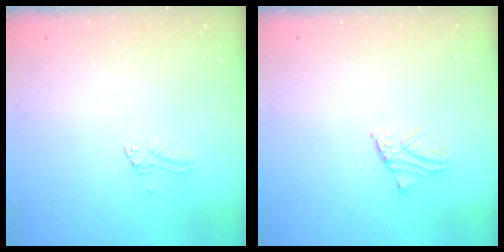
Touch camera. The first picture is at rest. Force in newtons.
{"total": 1.7, "press": 1.7, "slide": 0.2}